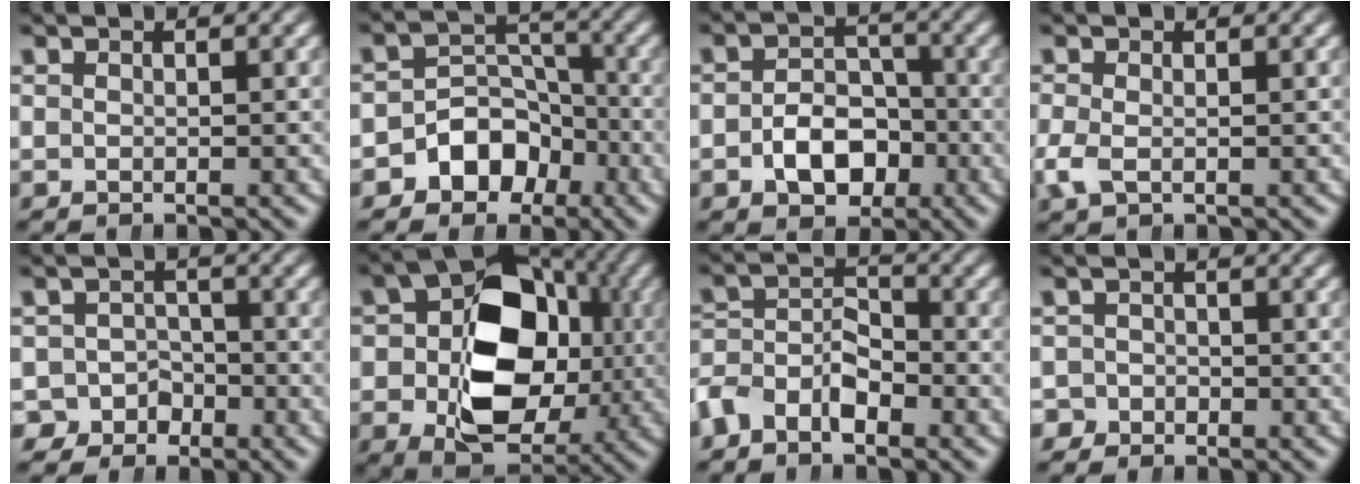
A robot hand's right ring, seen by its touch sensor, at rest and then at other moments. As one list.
[{"total": 7.2, "force": [-2.7, 6.0, 2.9], "torque": [-0.051, -0.014, -0.044]}, {"total": 5.2, "force": [-2.0, 3.8, 2.9], "torque": [-0.032, -0.006, -0.032]}, {"total": 0.8, "force": [-0.3, 0.4, 0.6], "torque": [-0.026, -0.008, 0.000]}, {"total": 5.9, "force": [-3.3, 4.9, 0.3], "torque": [0.010, -0.014, -0.062]}, {"total": 15.6, "force": [-0.3, 10.8, 11.3], "torque": [-0.179, -0.026, 0.001]}, {"total": 5.3, "force": [-2.5, 4.2, 2.1], "torque": [-0.027, -0.004, -0.051]}, {"total": 2.2, "force": [-1.5, 1.3, -1.0], "torque": [0.028, -0.005, -0.030]}]